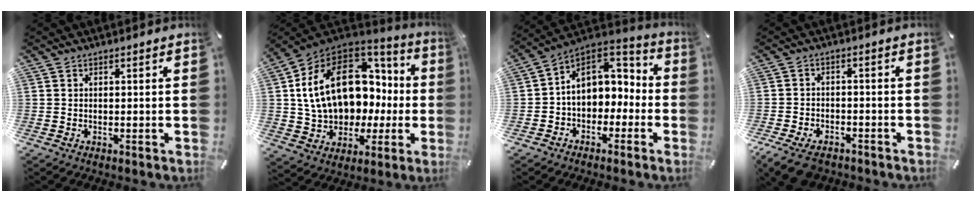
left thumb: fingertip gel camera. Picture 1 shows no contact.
{"total": 21.6, "force": [5.1, 14.8, 14.9], "torque": [-0.279, -0.022, 0.104]}
{"total": 9.9, "force": [0.9, 8.6, 4.9], "torque": [-0.083, -0.001, 0.020]}
{"total": 6.3, "force": [-4.5, 3.3, 2.9], "torque": [-0.060, 0.017, -0.083]}